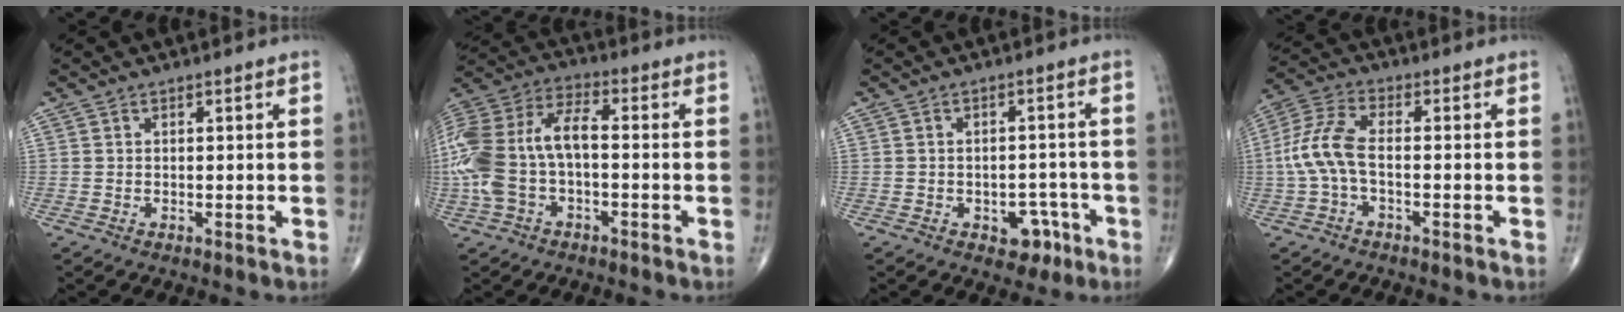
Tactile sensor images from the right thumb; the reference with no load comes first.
{"total": 18.0, "force": [-2.0, 9.7, 15.0], "torque": [-0.346, 0.039, -0.039]}
{"total": 5.2, "force": [-2.5, 3.6, 2.8], "torque": [-0.011, 0.022, -0.028]}
{"total": 8.1, "force": [-1.3, 3.5, 7.2], "torque": [-0.173, 0.026, -0.034]}